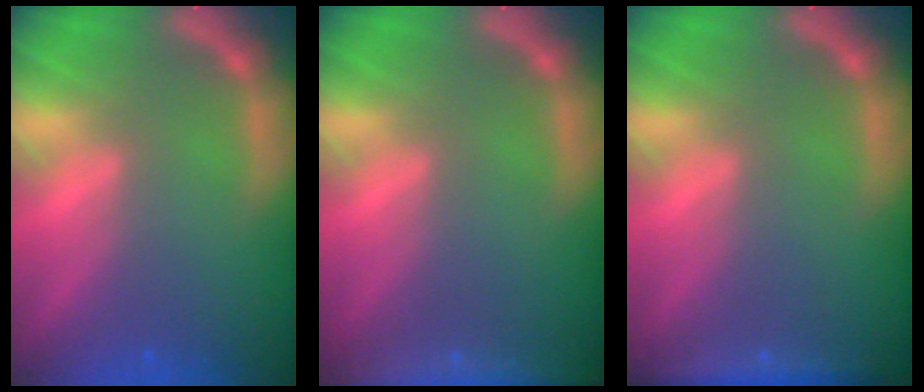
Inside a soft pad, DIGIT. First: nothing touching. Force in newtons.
{"total": 7.5}
{"total": 3.0}